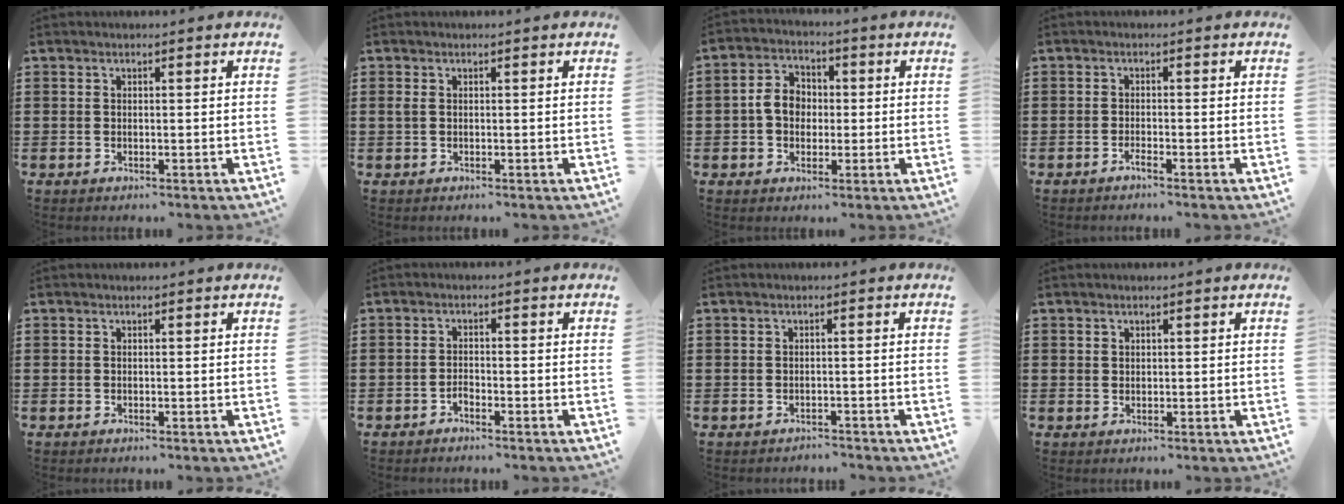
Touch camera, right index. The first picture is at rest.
{"total": 0.9, "force": [0.1, 0.5, 0.7], "torque": [-0.023, 0.001, -0.002]}
{"total": 5.5, "force": [-0.4, 4.3, 3.4], "torque": [-0.087, 0.010, -0.014]}
{"total": 1.1, "force": [-0.9, 0.0, 0.6], "torque": [-0.012, -0.003, -0.017]}
{"total": 0.0}
{"total": 1.4, "force": [-1.2, 0.4, 0.4], "torque": [-0.013, -0.002, -0.024]}
{"total": 1.1, "force": [-1.0, 0.3, -0.1], "torque": [-0.003, 0.003, -0.024]}
{"total": 0.9, "force": [0.5, 0.6, 0.2], "torque": [-0.004, 0.002, 0.011]}